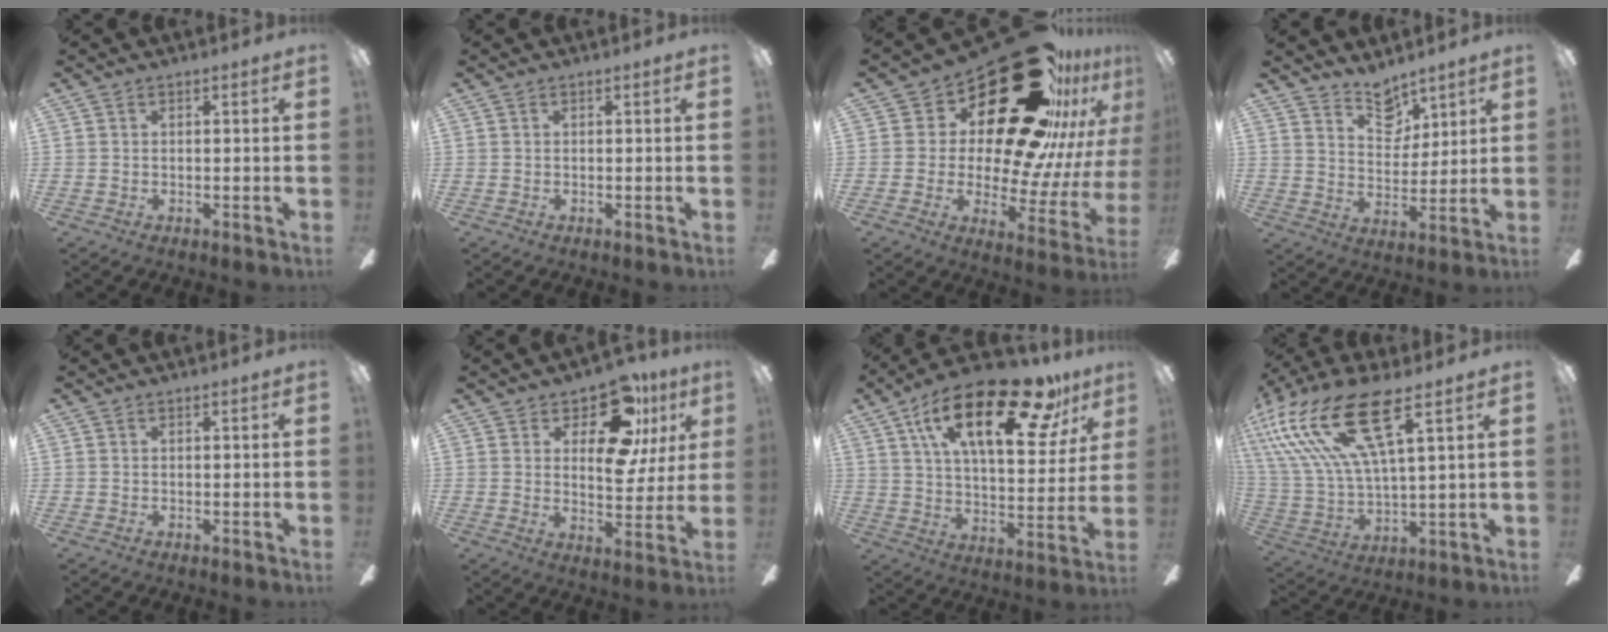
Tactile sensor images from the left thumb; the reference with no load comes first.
{"total": 0.0}
{"total": 30.8, "force": [18.8, 13.8, 20.1], "torque": [-0.269, -0.138, 0.338]}
{"total": 8.7, "force": [7.1, 4.4, 2.6], "torque": [-0.039, -0.043, 0.130]}
{"total": 0.0}
{"total": 16.0, "force": [8.2, 8.1, 11.0], "torque": [-0.161, -0.030, 0.140]}
{"total": 25.9, "force": [14.6, 10.0, 18.9], "torque": [-0.302, -0.065, 0.237]}
{"total": 22.9, "force": [12.1, 7.7, 17.8], "torque": [-0.375, -0.050, 0.208]}